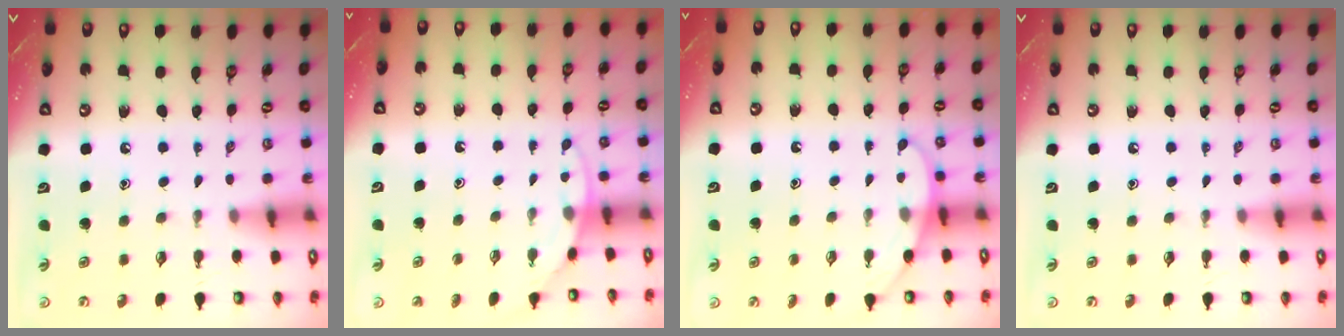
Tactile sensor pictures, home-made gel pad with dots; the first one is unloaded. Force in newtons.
{"total": 6.4, "press": 6.4, "slide": 0.3}
{"total": 4.6, "press": 4.5, "slide": 0.4}
{"total": 0.0}